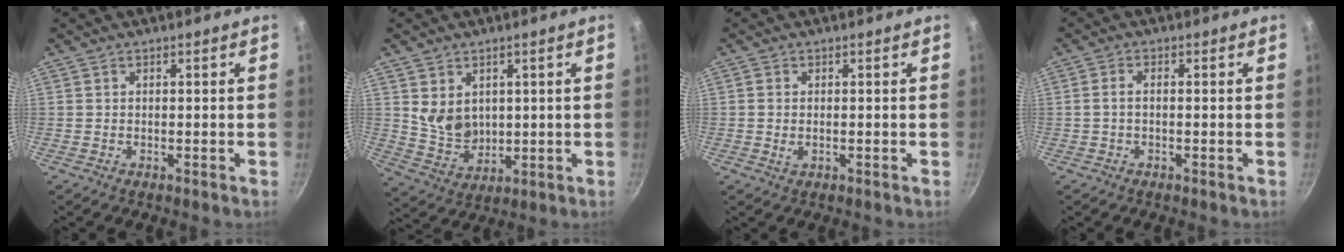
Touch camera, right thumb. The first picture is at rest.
{"total": 7.6, "force": [2.0, 5.9, 4.4], "torque": [-0.060, -0.022, 0.053]}
{"total": 1.7, "force": [-0.2, 1.1, 1.4], "torque": [-0.027, -0.001, -0.004]}
{"total": 1.8, "force": [-0.3, 0.9, 1.5], "torque": [-0.040, 0.012, -0.009]}